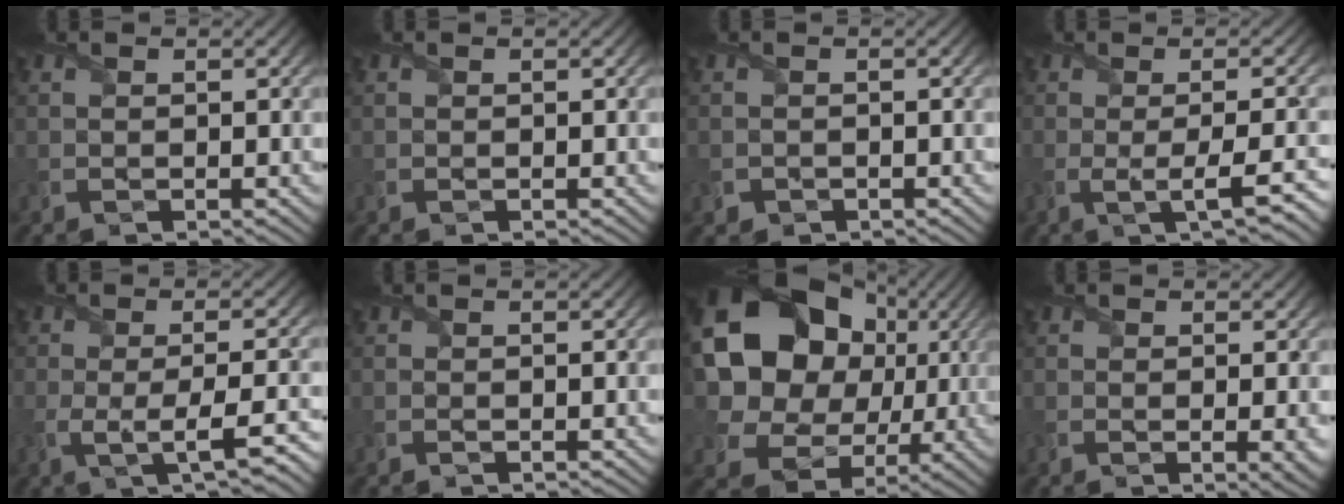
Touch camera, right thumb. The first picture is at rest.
{"total": 0.0}
{"total": 1.0, "force": [-0.5, 0.9, 0.1], "torque": [-0.002, -0.007, -0.007]}
{"total": 4.9, "force": [-1.2, 0.7, 4.7], "torque": [-0.076, 0.000, -0.022]}
{"total": 5.9, "force": [-2.2, 1.2, 5.4], "torque": [-0.085, -0.002, -0.038]}
{"total": 0.0}
{"total": 19.5, "force": [4.4, 16.4, 9.5], "torque": [-0.236, 0.011, 0.092]}
{"total": 2.1, "force": [-0.2, 0.2, 2.1], "torque": [-0.036, -0.002, -0.006]}